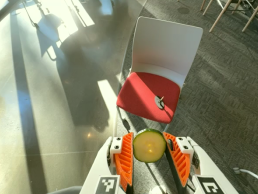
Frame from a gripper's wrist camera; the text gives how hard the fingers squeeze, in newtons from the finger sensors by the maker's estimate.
{"total": 6.0, "left": 6.1, "right": 6.0}